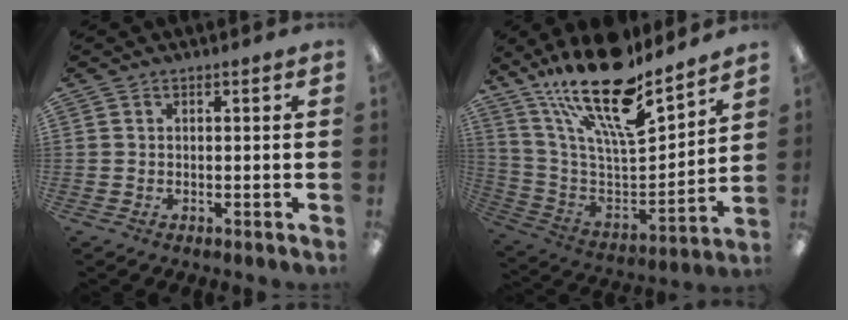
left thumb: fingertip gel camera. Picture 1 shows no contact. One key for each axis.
{"total": 23.0, "fx": 16.7, "fy": 6.8, "fz": 14.3, "tx": -0.262, "ty": -0.115, "tz": 0.287}